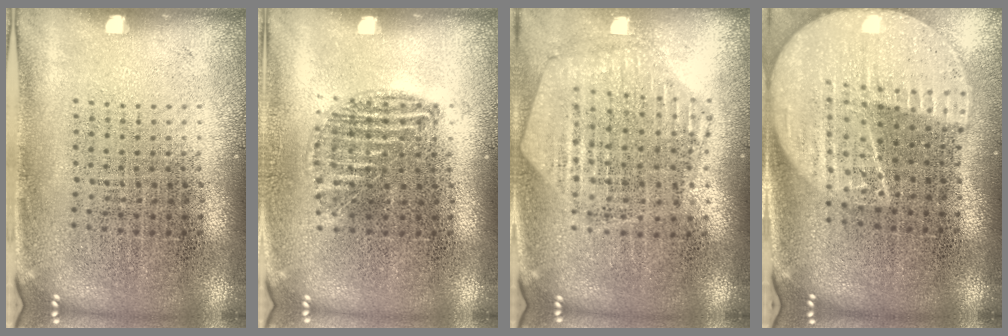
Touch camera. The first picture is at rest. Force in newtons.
{"total": 0.9, "press": 0.8, "slide": 0.5}
{"total": 1.1, "press": 1.1, "slide": 0.3}
{"total": 2.3, "press": 2.0, "slide": 1.1}